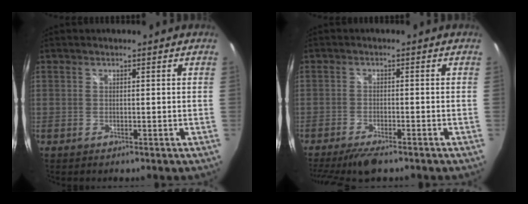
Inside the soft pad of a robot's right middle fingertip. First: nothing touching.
{"total": 8.1, "force": [-6.4, 1.7, 4.6], "torque": [-0.109, -0.024, -0.111]}